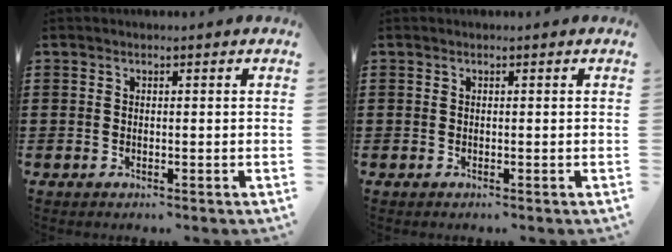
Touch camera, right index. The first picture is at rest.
{"total": 0.0}